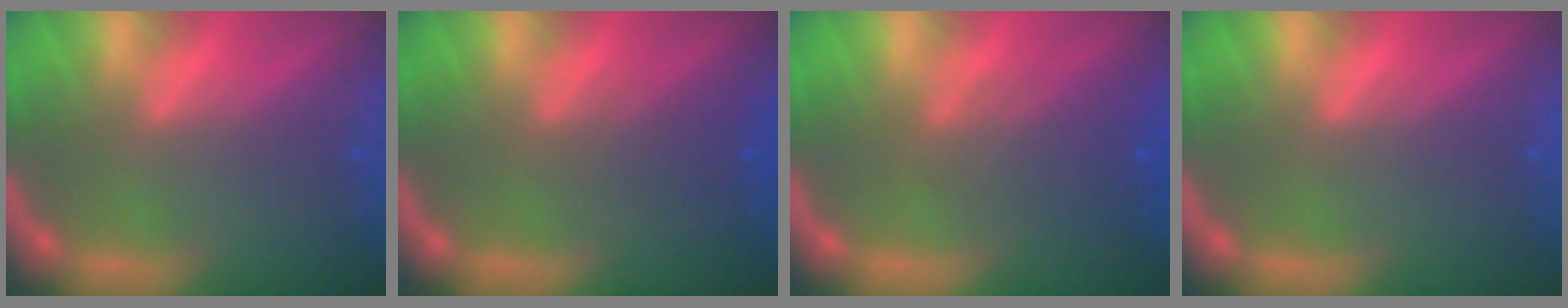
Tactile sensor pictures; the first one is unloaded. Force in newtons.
{"total": 2.0}
{"total": 3.6}
{"total": 0.0}